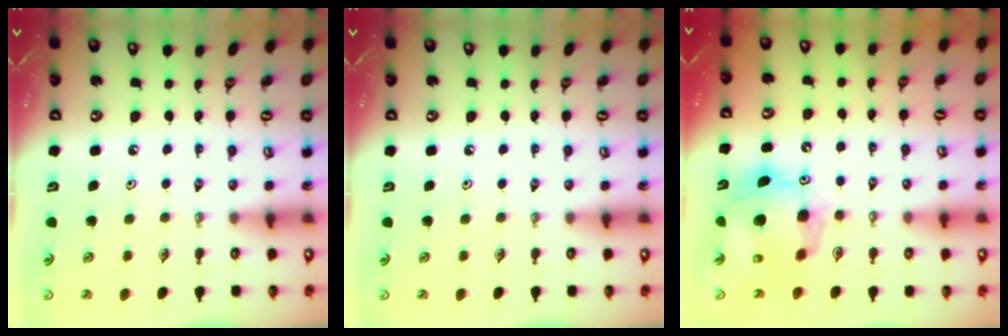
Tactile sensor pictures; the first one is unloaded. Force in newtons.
{"total": 0.0}
{"total": 14.1, "press": 14.0, "slide": 1.1}